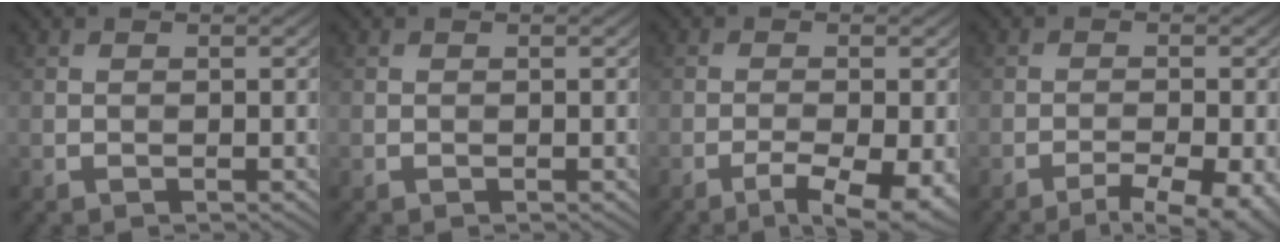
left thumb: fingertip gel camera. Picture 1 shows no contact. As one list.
[{"total": 0.0}, {"total": 6.0, "force": [-3.2, 1.3, 4.8], "torque": [-0.079, -0.006, -0.047]}, {"total": 6.3, "force": [-4.3, 1.2, 4.4], "torque": [-0.069, -0.007, -0.060]}]